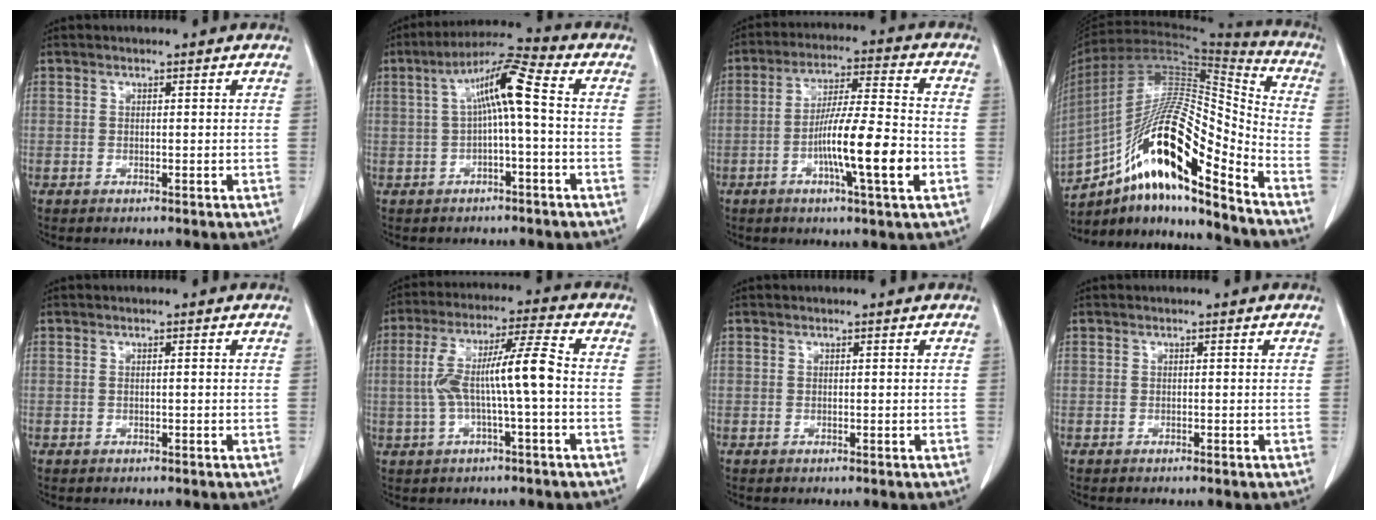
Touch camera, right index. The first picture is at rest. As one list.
[{"total": 8.1, "force": [0.5, 0.4, 8.1], "torque": [-0.143, 0.030, 0.007]}, {"total": 12.5, "force": [-3.7, 0.3, 11.9], "torque": [-0.205, -0.004, -0.066]}, {"total": 21.7, "force": [-13.2, 3.1, 16.9], "torque": [-0.315, 0.007, -0.233]}, {"total": 0.0}, {"total": 9.9, "force": [-0.7, 0.4, 9.9], "torque": [-0.193, 0.032, -0.014]}, {"total": 0.0}, {"total": 0.0}]